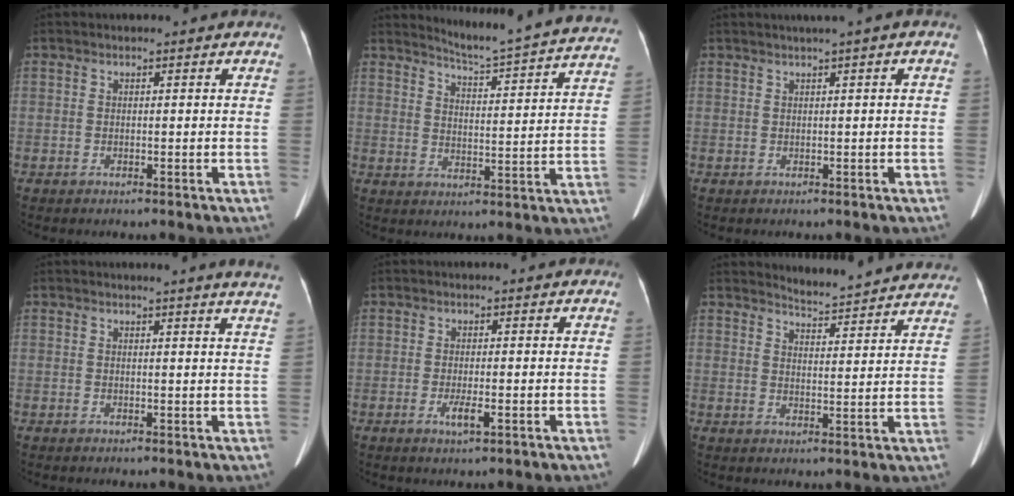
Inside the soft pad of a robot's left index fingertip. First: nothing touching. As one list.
[{"total": 20.4, "force": [19.4, -0.3, 6.3], "torque": [-0.098, -0.079, 0.231]}, {"total": 2.1, "force": [1.0, -0.3, 1.8], "torque": [-0.036, 0.010, 0.021]}, {"total": 6.7, "force": [6.1, -0.7, 2.7], "torque": [-0.028, -0.017, 0.045]}, {"total": 2.2, "force": [-0.6, 0.3, 2.1], "torque": [-0.042, -0.006, -0.012]}, {"total": 16.0, "force": [15.6, 1.2, 3.1], "torque": [-0.032, -0.054, 0.173]}]